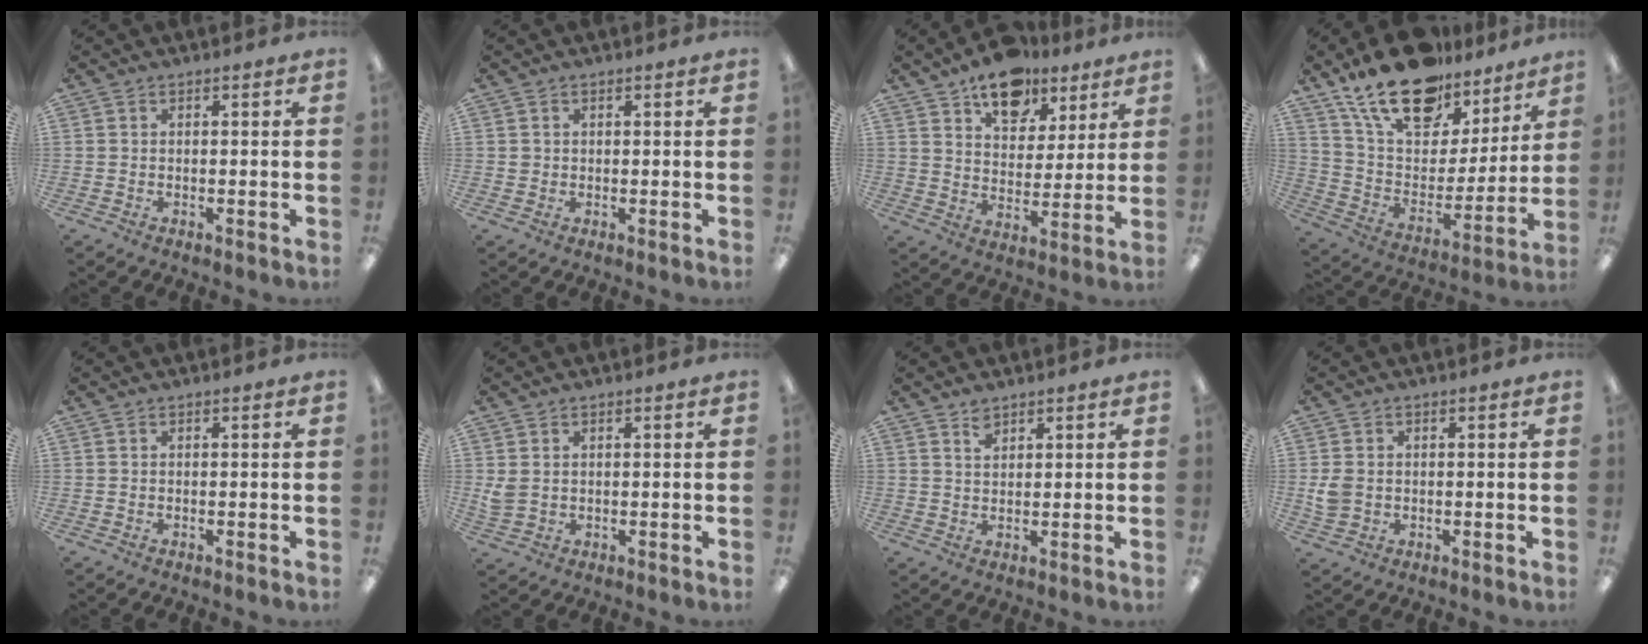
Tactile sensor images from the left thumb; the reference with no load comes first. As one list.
[{"total": 0.9, "force": [0.2, 0.9, 0.1], "torque": [-0.004, 0.004, 0.004]}, {"total": 13.6, "force": [9.8, 7.6, 5.5], "torque": [-0.071, -0.057, 0.175]}, {"total": 21.2, "force": [15.5, 10.3, 10.1], "torque": [-0.182, -0.096, 0.280]}, {"total": 0.0}, {"total": 2.8, "force": [0.9, 2.1, 1.6], "torque": [-0.025, 0.000, 0.016]}, {"total": 2.0, "force": [1.8, 0.9, 0.4], "torque": [-0.001, -0.007, 0.033]}, {"total": 3.8, "force": [0.1, 3.2, 2.0], "torque": [-0.028, 0.005, 0.004]}]